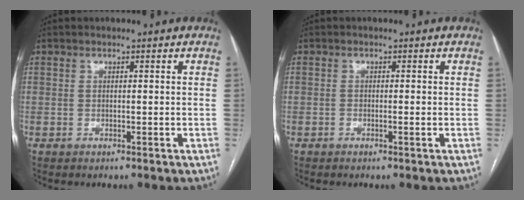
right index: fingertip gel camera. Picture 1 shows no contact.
{"total": 0.6, "force": [-0.2, 0.0, 0.5], "torque": [-0.011, 0.002, -0.002]}